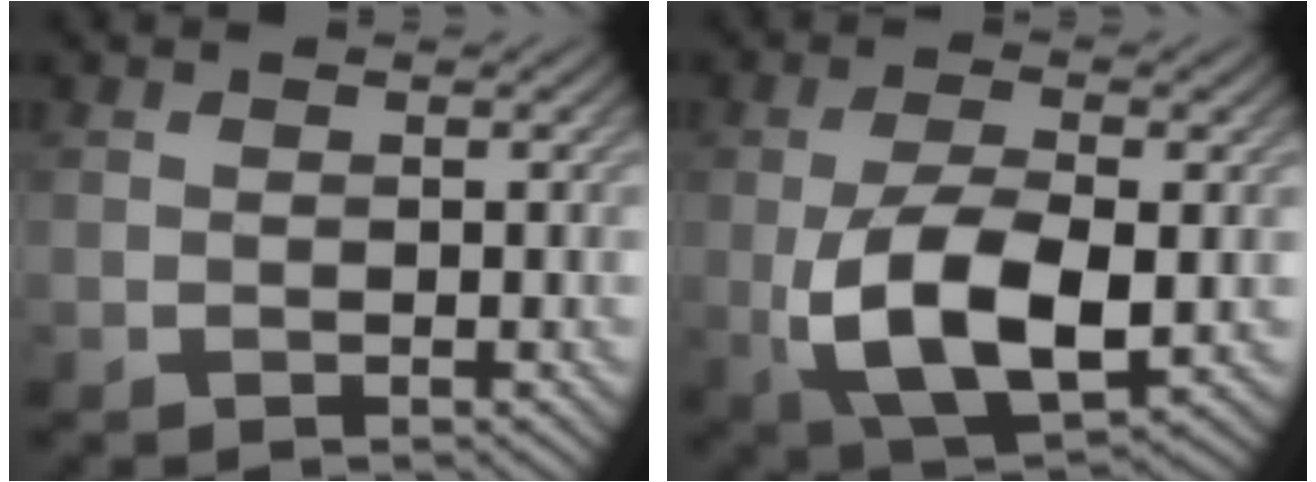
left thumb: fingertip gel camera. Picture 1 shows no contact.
{"total": 10.7, "force": [-1.6, 5.2, 9.3], "torque": [-0.194, -0.014, -0.024]}